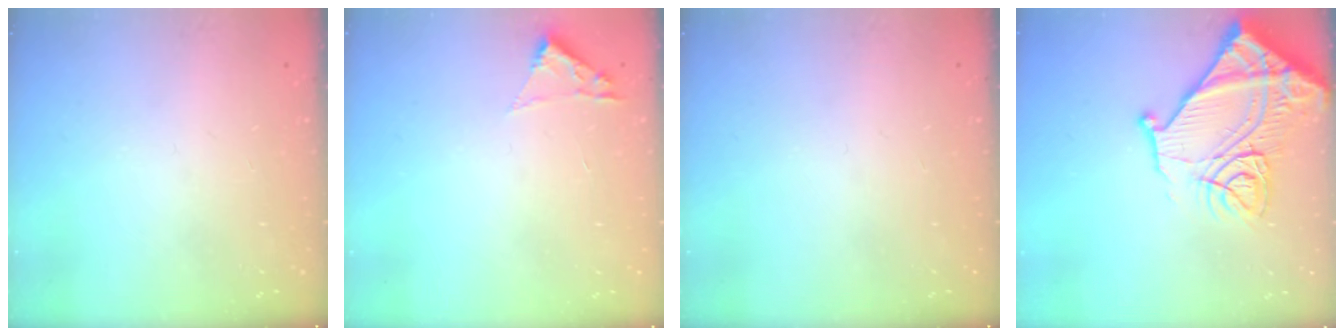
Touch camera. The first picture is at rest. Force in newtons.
{"total": 1.8, "press": 1.8, "slide": 0.2}
{"total": 0.0}
{"total": 19.6, "press": 19.5, "slide": 2.0}